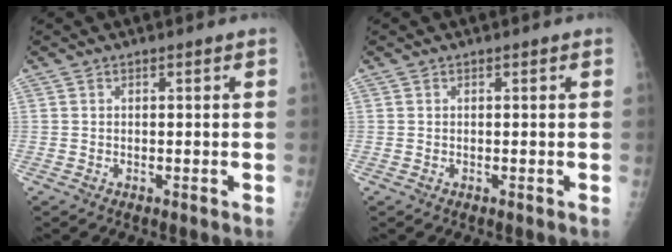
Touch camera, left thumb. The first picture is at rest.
{"total": 0.0}